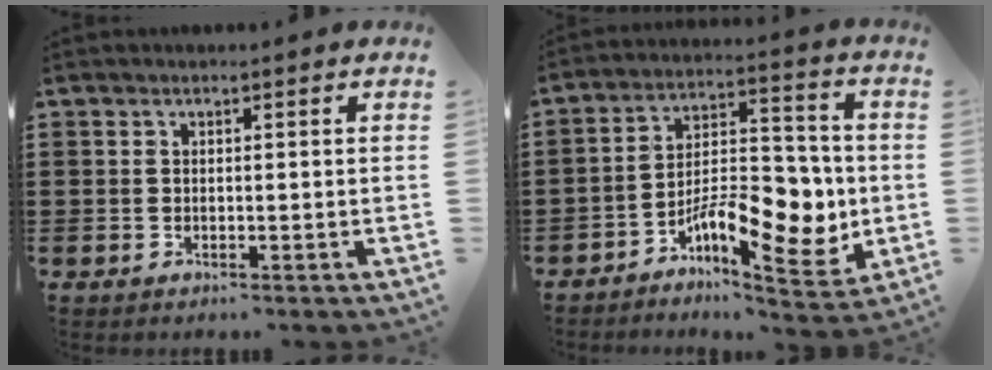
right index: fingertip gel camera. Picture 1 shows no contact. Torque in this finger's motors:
{"motor_torque": [2.14, 0.00, 0.36, 0.21]}